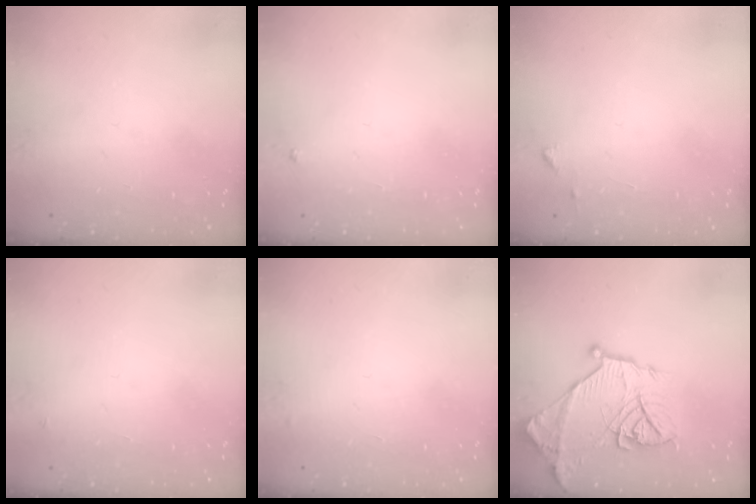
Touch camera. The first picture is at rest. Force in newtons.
{"total": 2.7, "press": 2.7, "slide": 0.3}
{"total": 4.1, "press": 4.1, "slide": 0.5}
{"total": 2.6, "press": 2.6, "slide": 0.2}
{"total": 3.2, "press": 3.2, "slide": 0.4}
{"total": 18.2, "press": 18.2, "slide": 1.4}